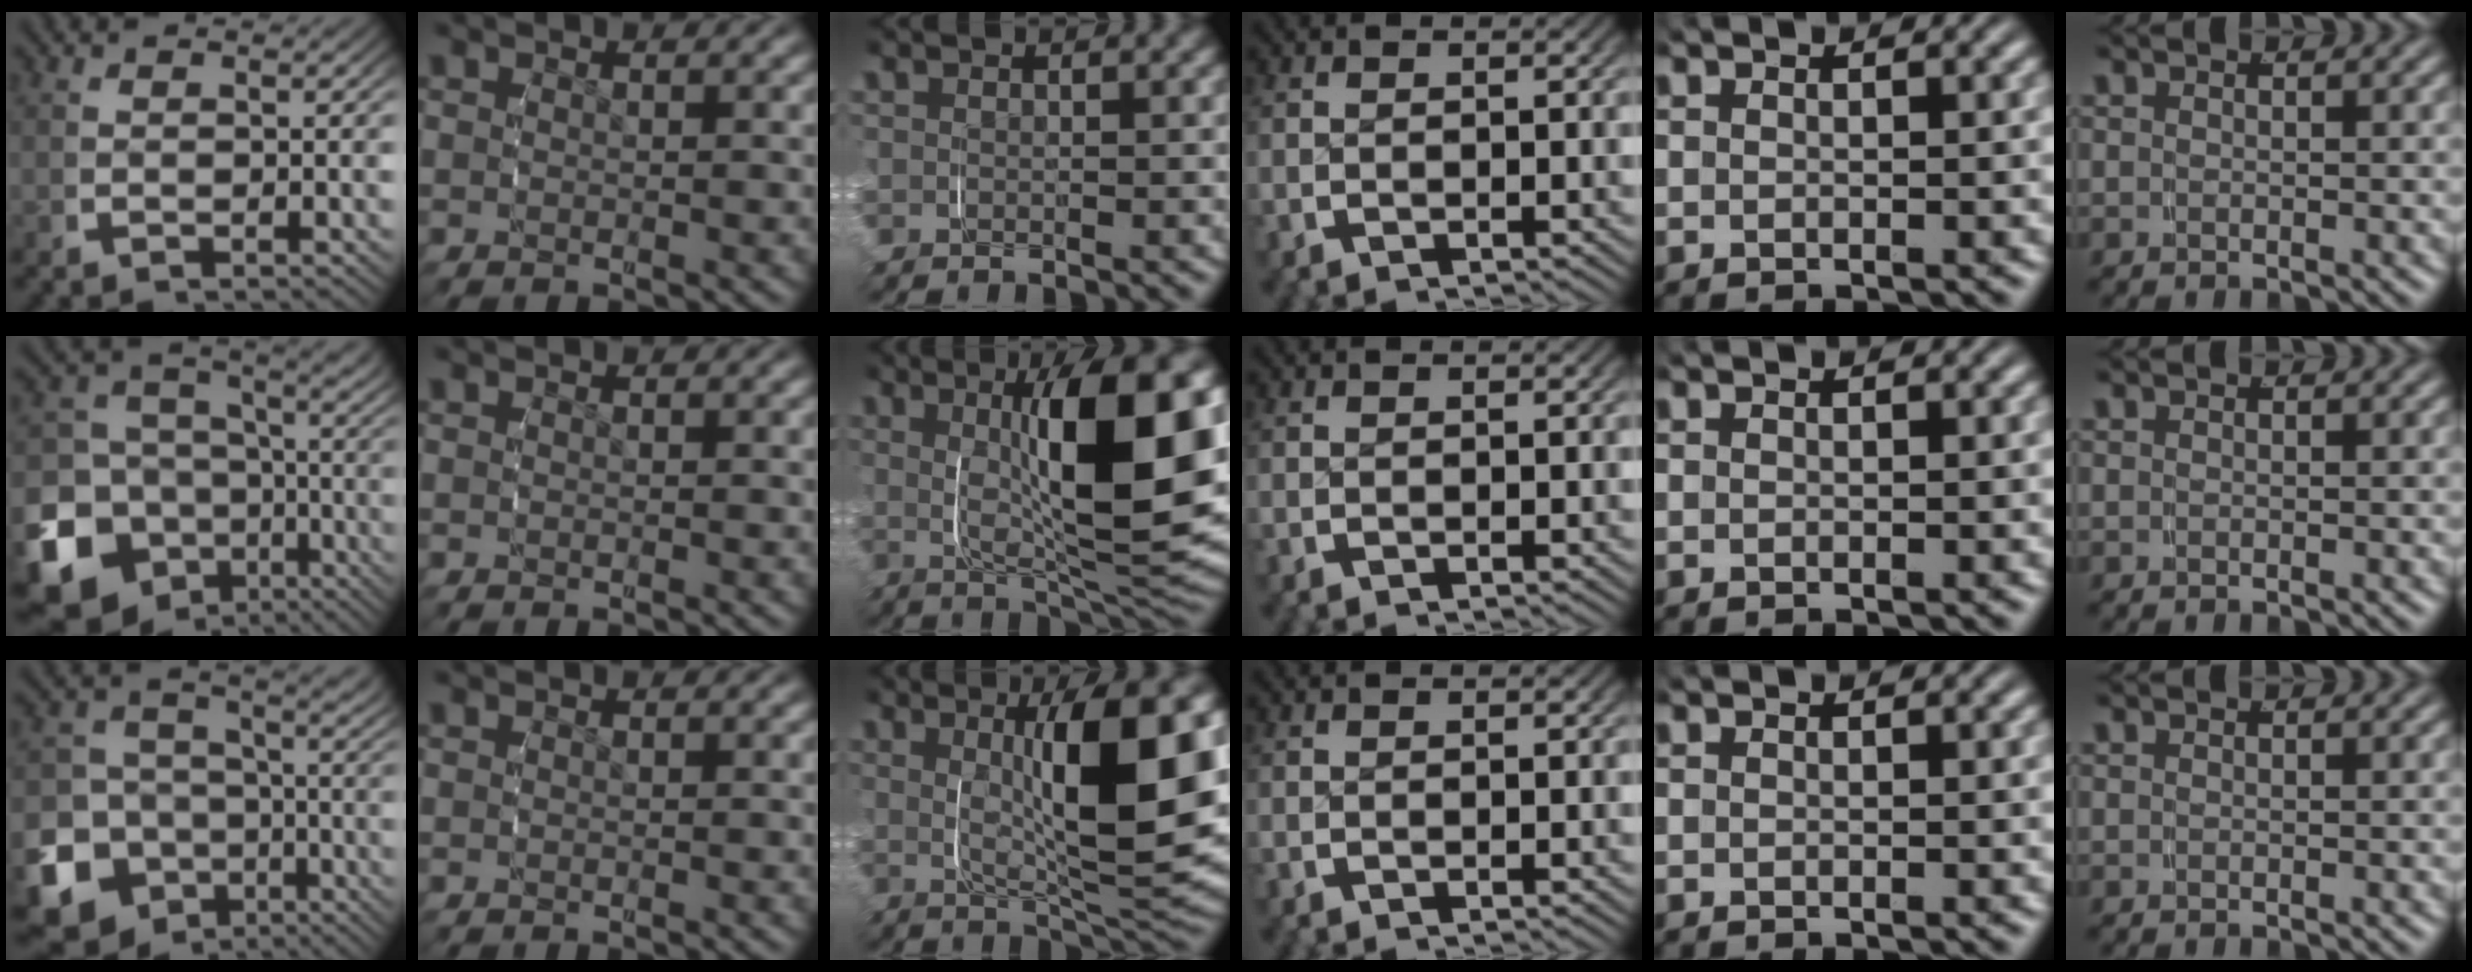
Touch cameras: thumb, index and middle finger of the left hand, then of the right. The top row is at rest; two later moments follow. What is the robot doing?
{"motion": "grasp_and_lifting", "object": "ribbon"}